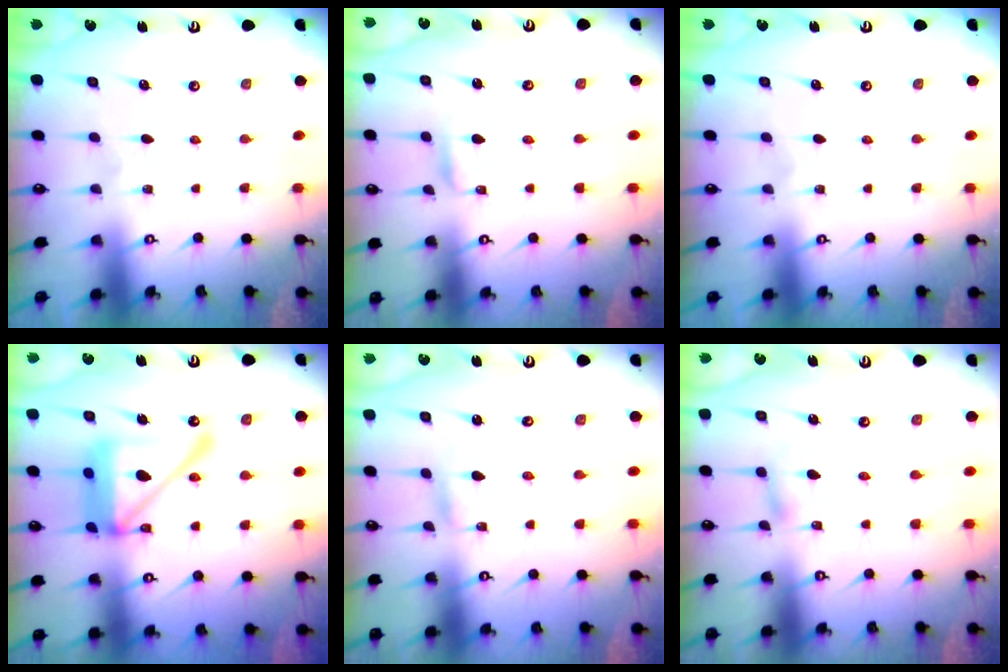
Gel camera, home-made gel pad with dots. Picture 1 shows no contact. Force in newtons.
{"total": 1.8, "press": 1.8, "slide": 0.3}
{"total": 0.0}
{"total": 17.2, "press": 17.1, "slide": 1.8}
{"total": 2.3, "press": 2.3, "slide": 0.2}
{"total": 3.1, "press": 3.1, "slide": 0.3}